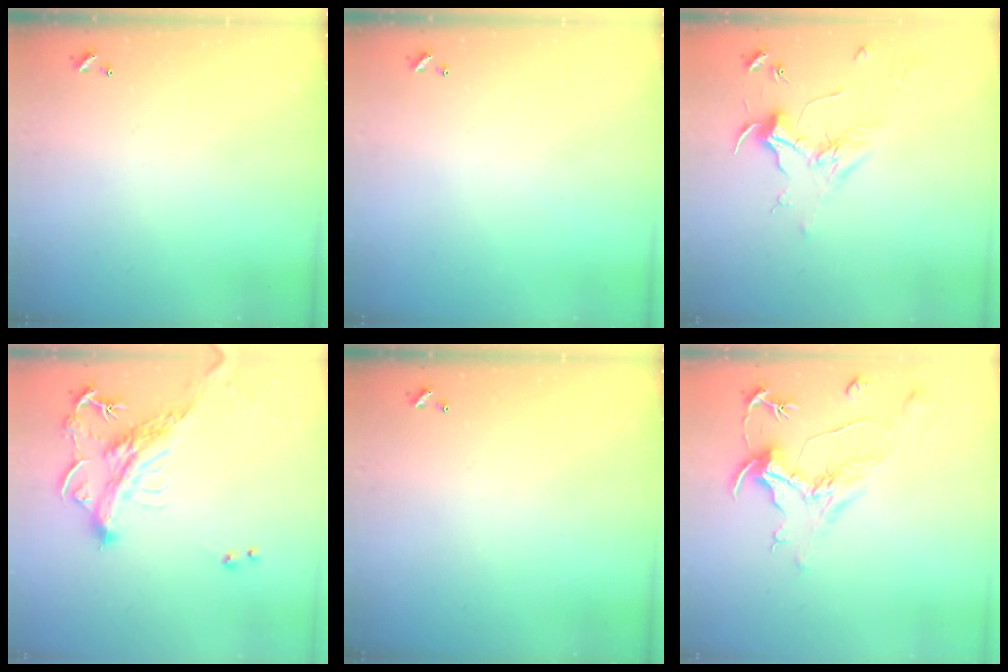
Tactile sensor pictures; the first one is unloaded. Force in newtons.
{"total": 0.0}
{"total": 1.8, "press": 1.6, "slide": 0.7}
{"total": 3.5, "press": 3.2, "slide": 1.4}
{"total": 0.0}
{"total": 2.2, "press": 1.7, "slide": 1.3}